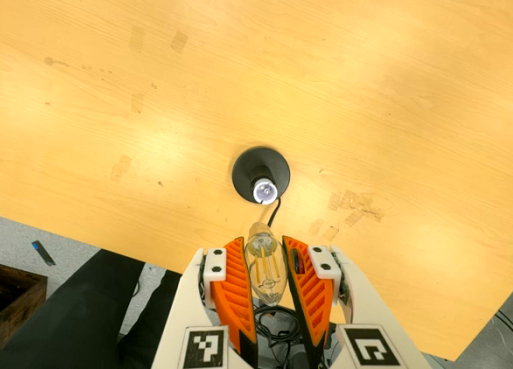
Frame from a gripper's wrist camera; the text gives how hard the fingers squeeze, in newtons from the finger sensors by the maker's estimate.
{"total": 13.6, "left": 14.6, "right": 12.6}